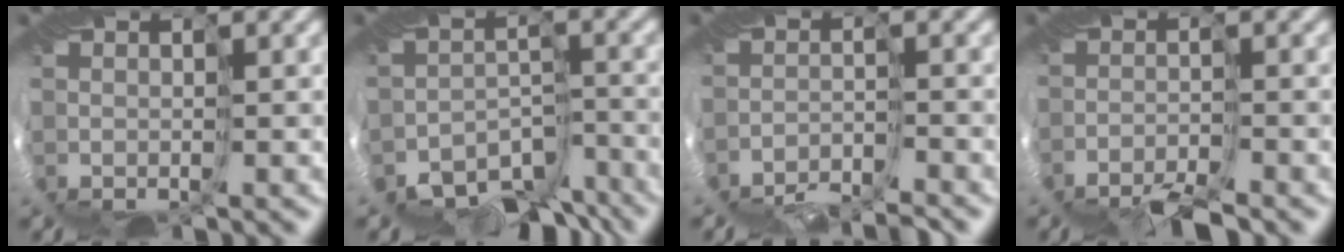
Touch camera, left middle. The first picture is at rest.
{"total": 8.5, "force": [-7.8, 3.1, 1.3], "torque": [-0.010, -0.014, -0.123]}
{"total": 5.8, "force": [-5.8, 0.2, 0.6], "torque": [-0.016, -0.011, -0.108]}
{"total": 4.5, "force": [-4.4, 0.2, 1.1], "torque": [-0.015, -0.006, -0.088]}